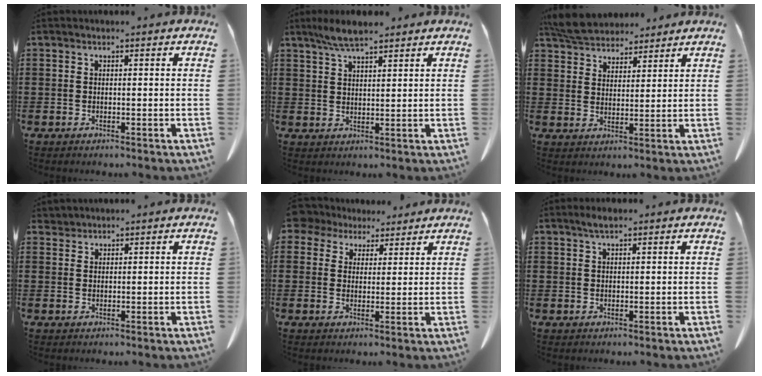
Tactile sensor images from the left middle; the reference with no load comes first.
{"total": 4.2, "force": [3.3, 0.9, 2.4], "torque": [-0.054, -0.003, 0.062]}
{"total": 5.9, "force": [5.5, 1.6, 1.2], "torque": [-0.044, -0.015, 0.105]}
{"total": 1.2, "force": [1.2, 0.3, -0.1], "torque": [-0.004, 0.001, 0.024]}
{"total": 4.6, "force": [3.6, 2.8, 0.9], "torque": [-0.039, 0.001, 0.068]}
{"total": 1.6, "force": [1.2, 0.4, 0.9], "torque": [-0.022, 0.002, 0.022]}